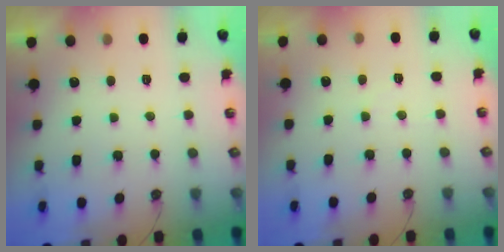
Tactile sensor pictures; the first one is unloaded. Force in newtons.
{"total": 2.4, "press": 2.4, "slide": 0.4}